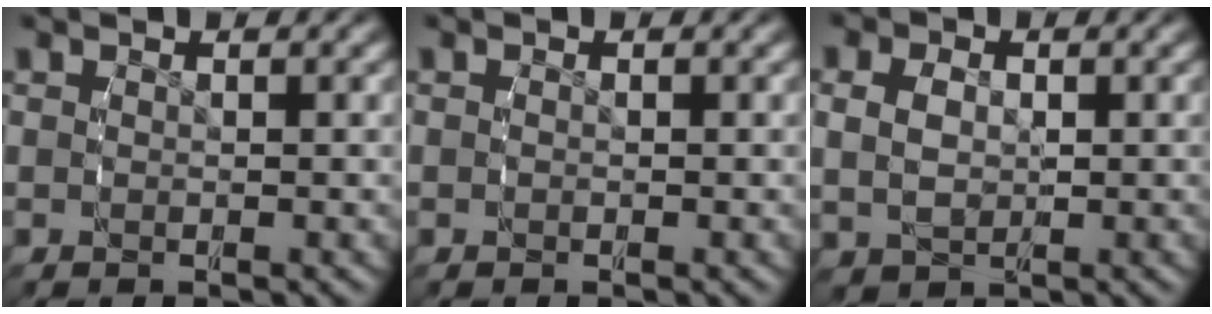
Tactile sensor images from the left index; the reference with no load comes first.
{"total": 0.0}
{"total": 3.4, "force": [0.4, 2.7, 2.1], "torque": [-0.052, -0.016, 0.020]}